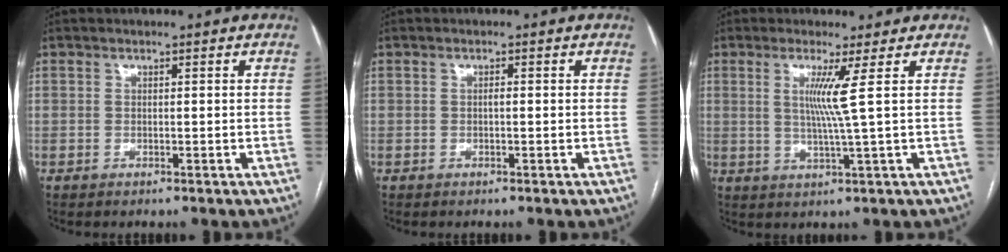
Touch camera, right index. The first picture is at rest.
{"total": 0.6, "force": [-0.1, 0.1, 0.5], "torque": [-0.010, 0.002, -0.002]}
{"total": 4.9, "force": [1.2, -1.8, 4.3], "torque": [-0.087, -0.008, 0.027]}